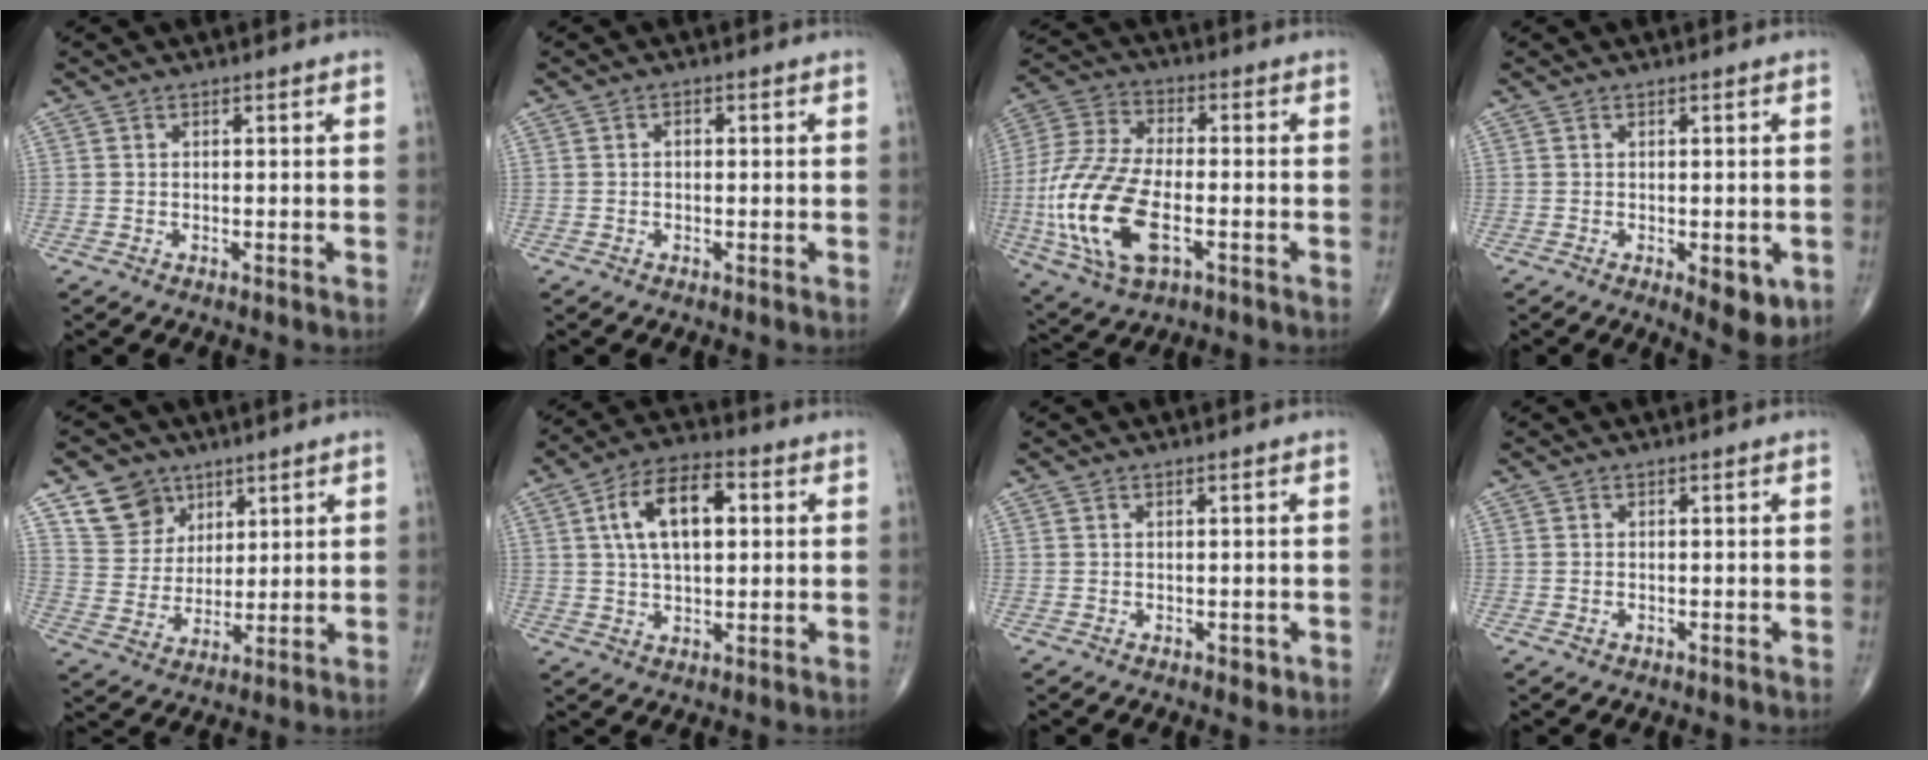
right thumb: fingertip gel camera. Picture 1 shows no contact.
{"total": 1.0, "force": [0.0, 0.7, 0.8], "torque": [-0.005, 0.005, -0.004]}
{"total": 19.6, "force": [-4.7, 9.8, 16.3], "torque": [-0.359, 0.008, -0.083]}
{"total": 6.1, "force": [-1.8, 2.6, 5.3], "torque": [-0.052, -0.011, -0.016]}
{"total": 8.7, "force": [5.8, 6.0, 2.6], "torque": [-0.026, -0.031, 0.122]}
{"total": 12.3, "force": [2.8, 6.4, 10.2], "torque": [-0.167, 0.015, 0.042]}
{"total": 1.1, "force": [-0.2, 0.7, 0.8], "torque": [-0.008, -0.002, 0.000]}
{"total": 0.6, "force": [-0.2, 0.4, 0.3], "torque": [-0.009, 0.002, -0.001]}